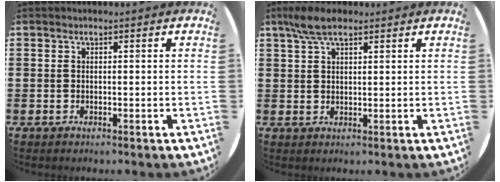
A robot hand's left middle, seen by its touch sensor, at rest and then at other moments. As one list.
[{"total": 4.6, "force": [3.2, 1.9, 2.6], "torque": [-0.059, 0.005, 0.060]}]